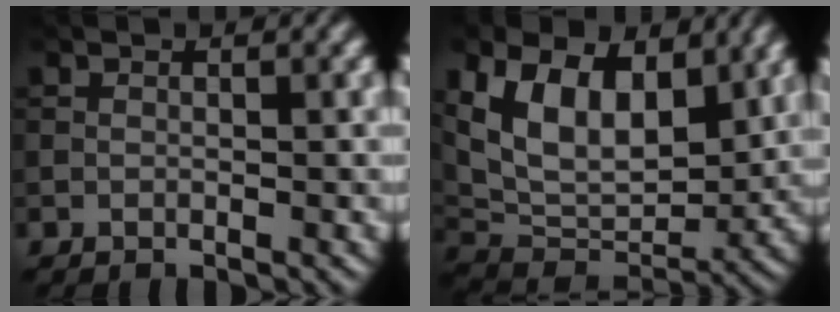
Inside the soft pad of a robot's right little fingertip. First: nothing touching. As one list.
[{"total": 10.2, "force": [3.4, 6.4, 7.1], "torque": [-0.139, -0.012, 0.054]}]